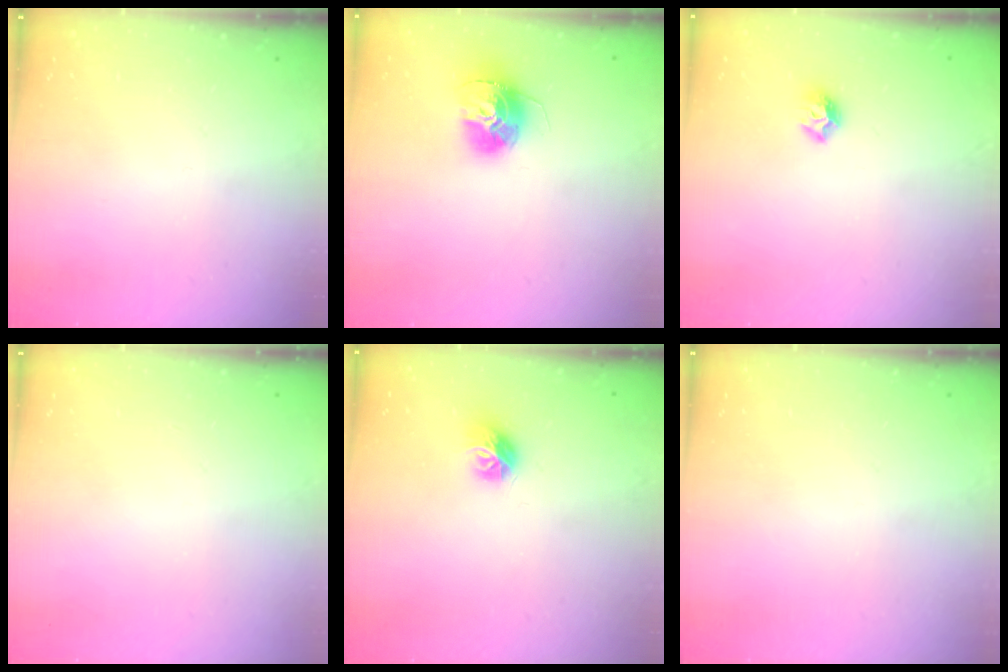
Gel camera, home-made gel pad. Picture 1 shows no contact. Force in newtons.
{"total": 13.8, "press": 13.7, "slide": 1.3}
{"total": 6.7, "press": 6.7, "slide": 0.8}
{"total": 0.0}
{"total": 8.1, "press": 8.1, "slide": 0.2}
{"total": 0.0}